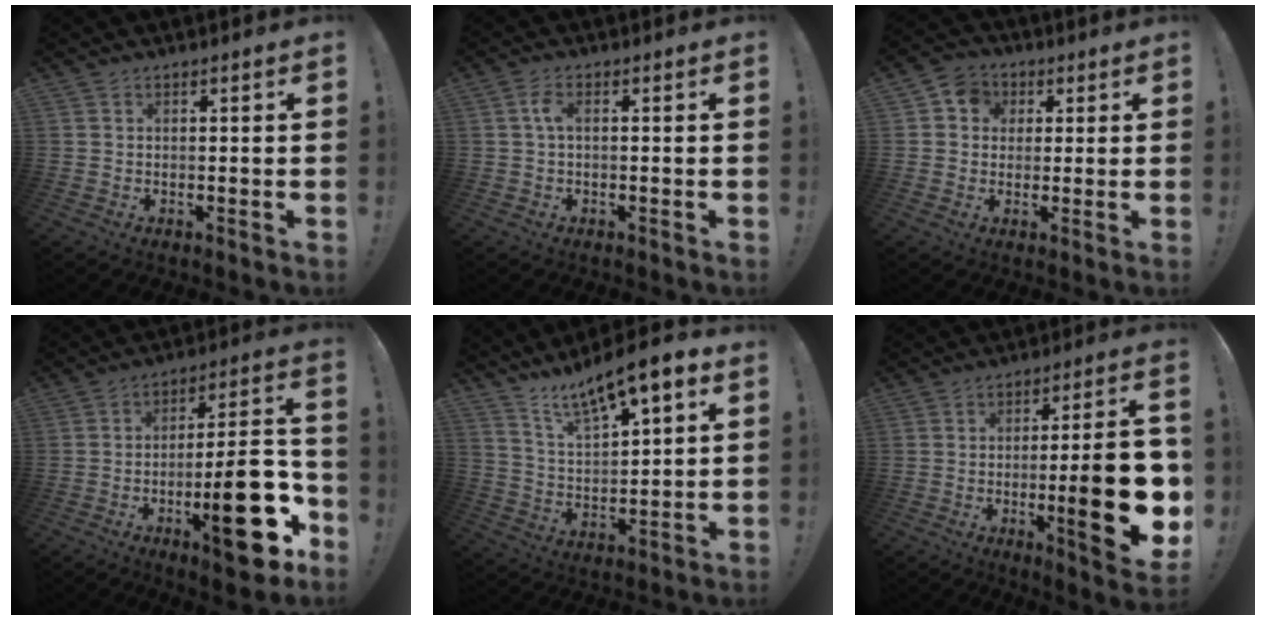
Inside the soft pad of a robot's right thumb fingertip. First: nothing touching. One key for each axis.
{"total": 3.6, "fx": 0.2, "fy": 1.4, "fz": 3.3, "tx": -0.070, "ty": 0.007, "tz": 0.002}
{"total": 7.3, "fx": 1.2, "fy": 6.7, "fz": 2.6, "tx": -0.030, "ty": 0.007, "tz": 0.026}
{"total": 23.2, "fx": -8.8, "fy": 7.2, "fz": 20.3, "tx": -0.276, "ty": 0.047, "tz": -0.131}
{"total": 11.6, "fx": 9.1, "fy": 2.9, "fz": 6.5, "tx": -0.115, "ty": -0.067, "tz": 0.154}
{"total": 21.3, "fx": -4.1, "fy": 4.4, "fz": 20.4, "tx": -0.287, "ty": 0.002, "tz": -0.055}